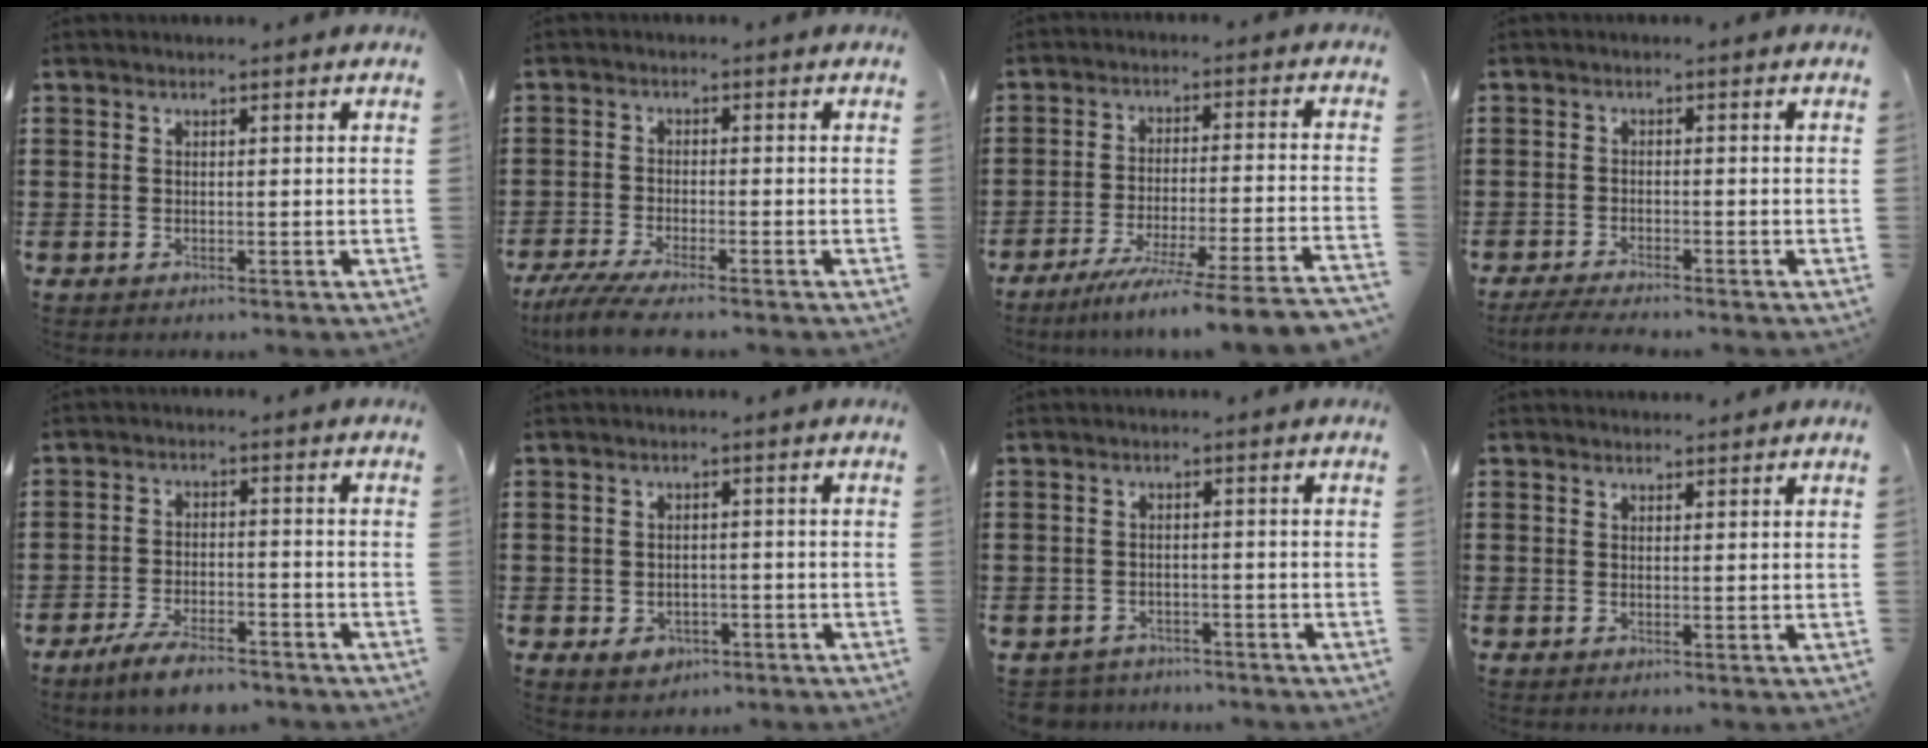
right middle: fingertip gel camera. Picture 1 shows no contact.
{"total": 4.1, "force": [-3.5, -0.1, 2.1], "torque": [-0.056, -0.019, -0.072]}
{"total": 7.6, "force": [-6.6, -1.1, 3.6], "torque": [-0.054, -0.015, -0.129]}
{"total": 2.5, "force": [-2.4, 0.0, 0.8], "torque": [-0.020, 0.000, -0.050]}
{"total": 5.3, "force": [-4.5, 1.0, 2.6], "torque": [-0.055, 0.000, -0.089]}
{"total": 2.2, "force": [-1.3, 1.6, 0.9], "torque": [-0.021, 0.001, -0.028]}
{"total": 2.2, "force": [-2.2, 0.5, -0.3], "torque": [-0.004, 0.001, -0.050]}
{"total": 1.1, "force": [1.1, 0.3, 0.0], "torque": [0.005, -0.002, 0.019]}